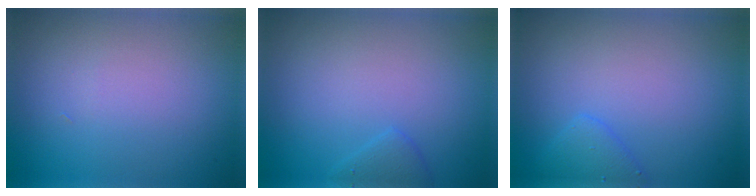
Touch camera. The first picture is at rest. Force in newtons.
{"total": 1.2, "press": 1.2, "slide": 0.2}
{"total": 1.7, "press": 1.7, "slide": 0.1}